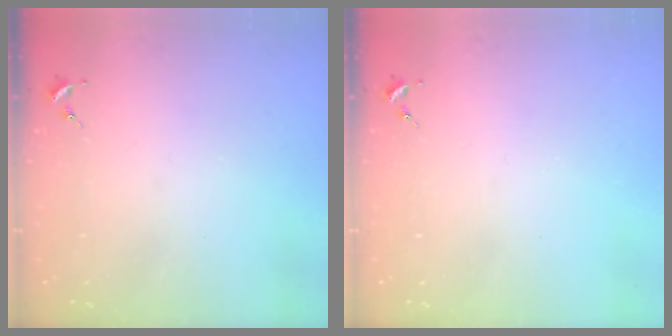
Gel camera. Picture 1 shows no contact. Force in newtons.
{"total": 0.0}